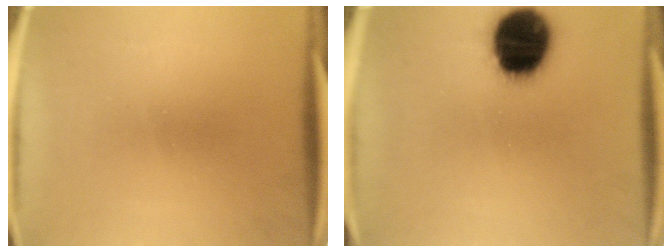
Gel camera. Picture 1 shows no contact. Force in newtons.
{"total": 19.3}